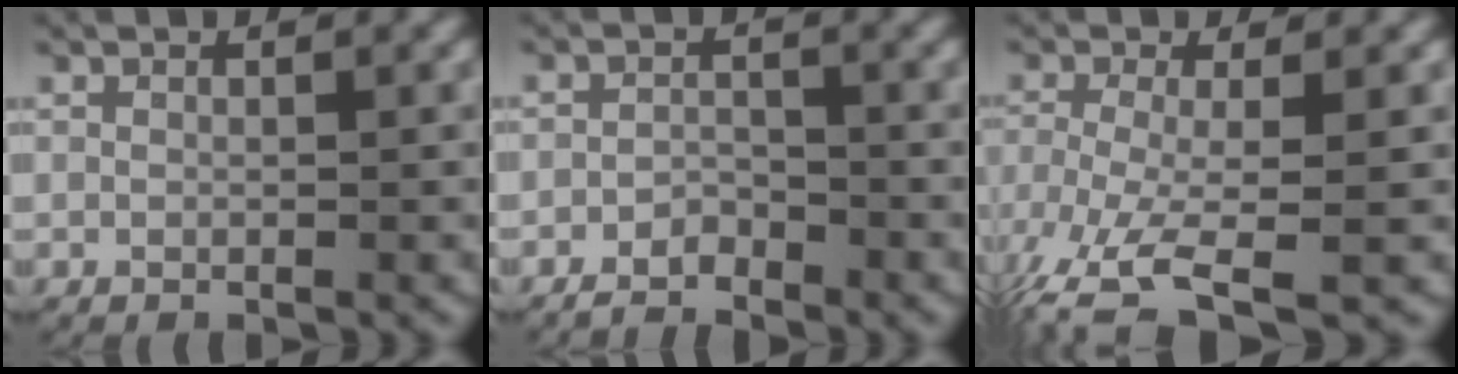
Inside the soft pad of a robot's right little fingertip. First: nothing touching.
{"total": 3.2, "force": [-2.8, 1.5, 0.5], "torque": [-0.006, -0.009, -0.051]}
{"total": 7.6, "force": [-5.6, 2.8, 4.2], "torque": [-0.097, -0.042, -0.069]}